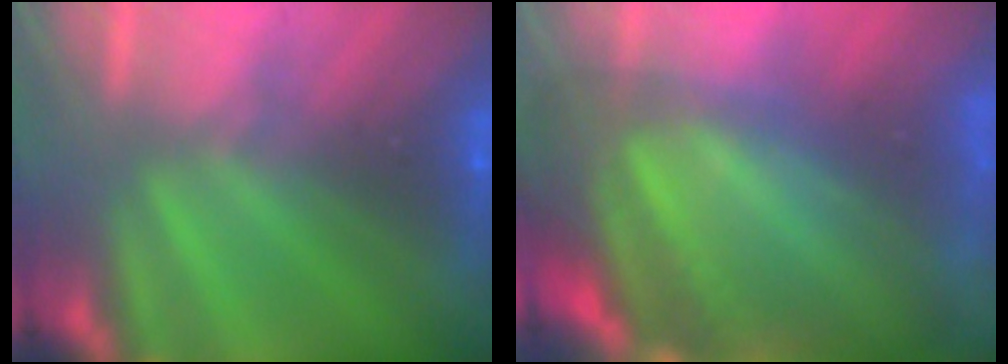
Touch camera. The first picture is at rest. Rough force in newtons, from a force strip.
{"total": 9.0}